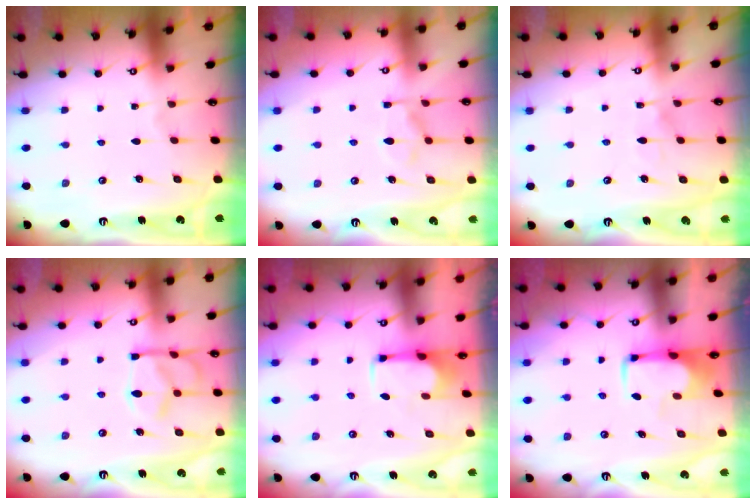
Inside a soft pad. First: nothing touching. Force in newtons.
{"total": 2.6, "press": 2.3, "slide": 1.2}
{"total": 5.0, "press": 5.0, "slide": 0.5}
{"total": 10.9, "press": 10.8, "slide": 1.4}
{"total": 2.5, "press": 2.4, "slide": 0.9}
{"total": 1.6, "press": 1.6, "slide": 0.4}